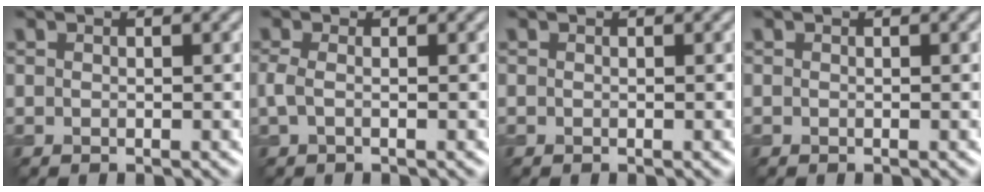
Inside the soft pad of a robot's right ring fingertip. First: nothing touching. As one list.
[{"total": 1.2, "force": [-0.1, 0.4, 1.2], "torque": [-0.029, -0.003, -0.005]}, {"total": 0.0}, {"total": 0.0}]